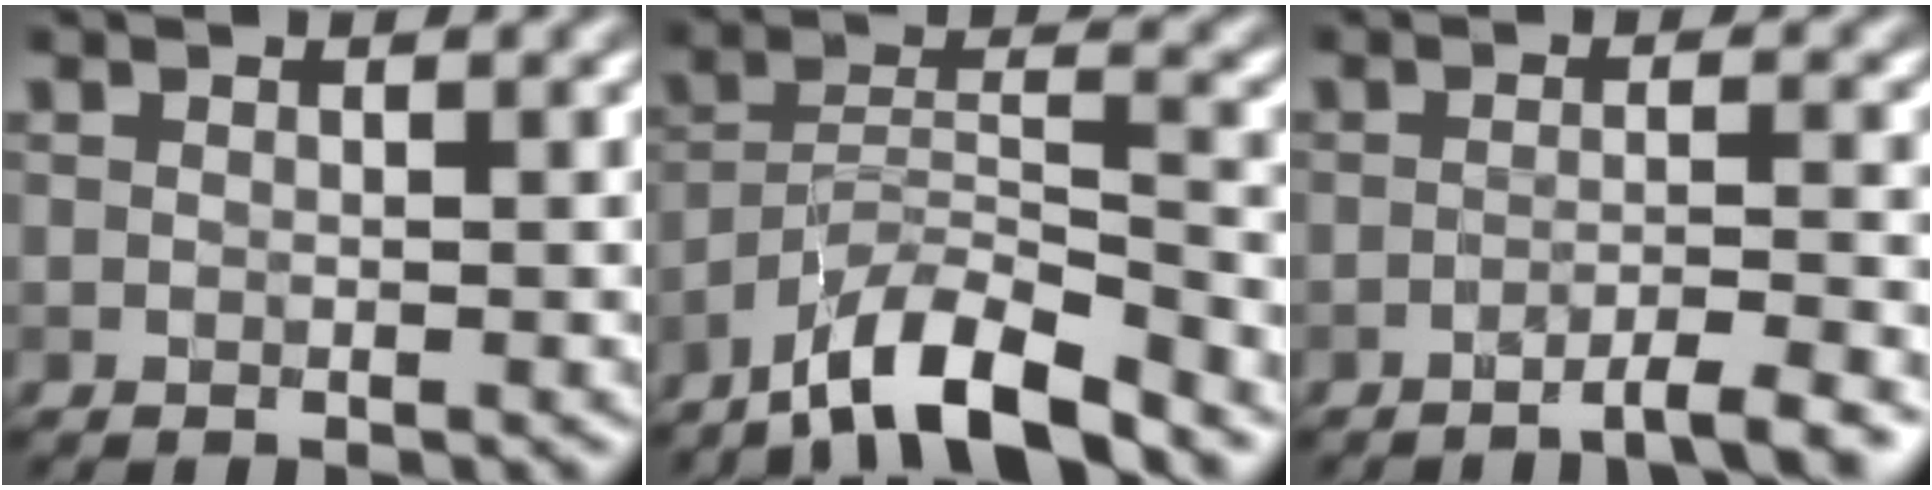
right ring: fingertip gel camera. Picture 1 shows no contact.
{"total": 8.3, "force": [-6.8, 1.5, 4.5], "torque": [-0.074, 0.008, -0.128]}
{"total": 3.4, "force": [-2.4, 0.3, 2.3], "torque": [-0.025, 0.010, -0.047]}